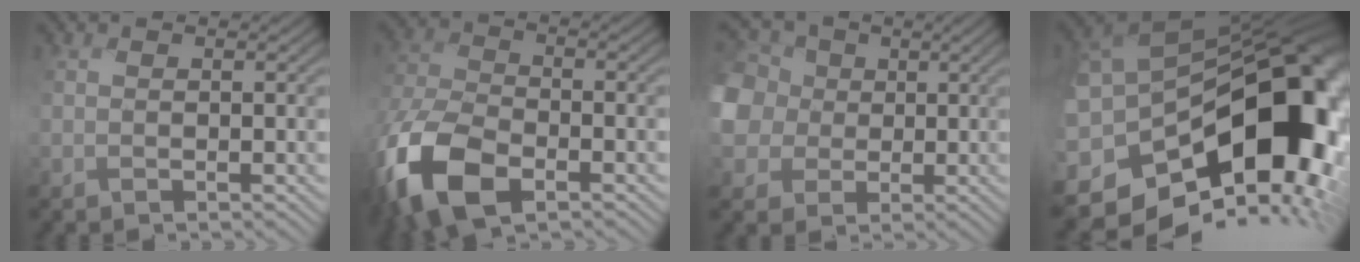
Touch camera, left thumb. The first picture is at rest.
{"total": 13.7, "force": [-7.5, 7.5, 8.7], "torque": [-0.240, -0.046, -0.146]}
{"total": 10.3, "force": [0.7, 9.3, 4.4], "torque": [-0.182, -0.011, -0.003]}
{"total": 18.7, "force": [-3.4, 12.2, 13.7], "torque": [-0.242, -0.040, -0.034]}